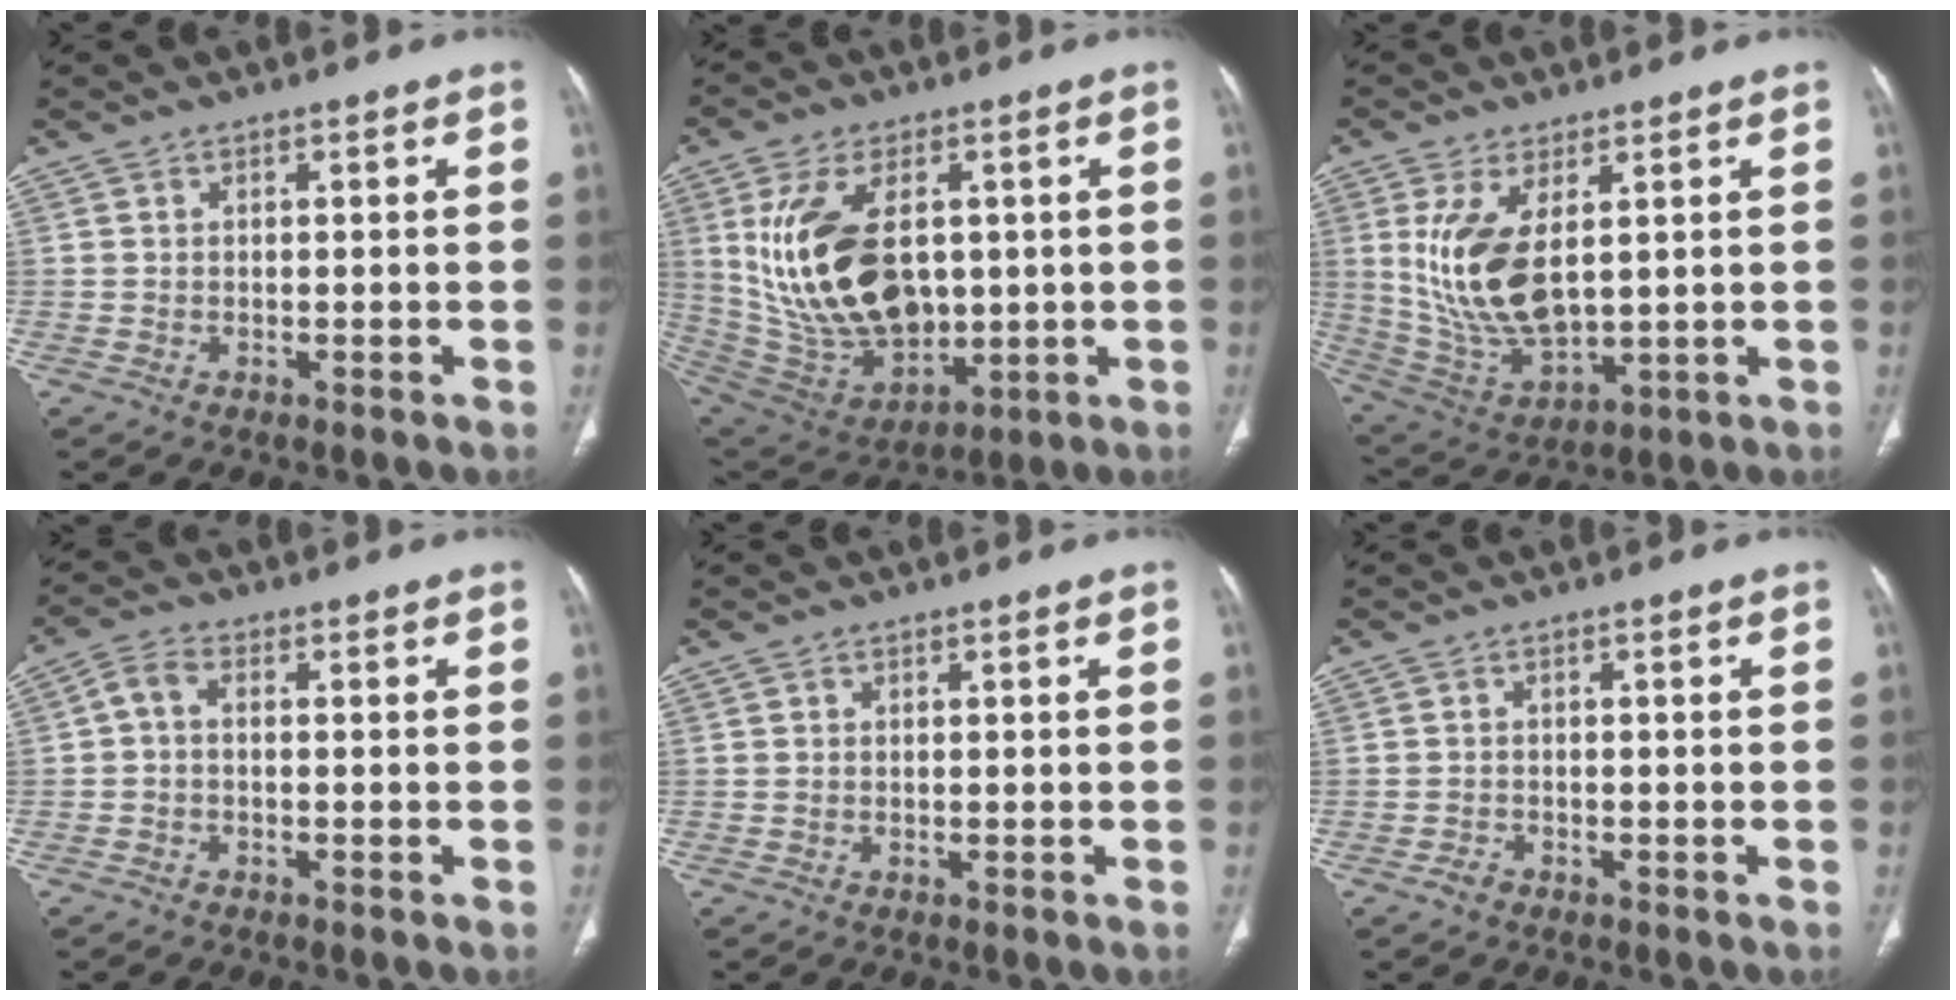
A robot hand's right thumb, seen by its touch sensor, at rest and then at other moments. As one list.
[{"total": 21.6, "force": [2.6, 13.0, 17.0], "torque": [-0.311, -0.018, 0.075]}, {"total": 14.5, "force": [3.0, 7.2, 12.2], "torque": [-0.240, -0.021, 0.081]}, {"total": 3.1, "force": [-0.4, 1.8, 2.5], "torque": [-0.047, 0.014, -0.015]}, {"total": 0.0}, {"total": 1.4, "force": [-1.1, 0.9, 0.4], "torque": [-0.010, 0.008, -0.020]}]